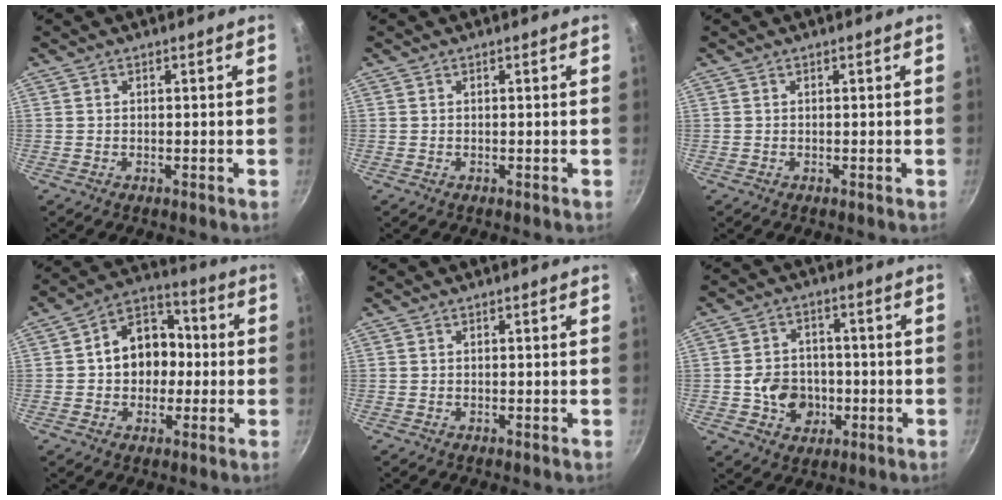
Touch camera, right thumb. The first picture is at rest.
{"total": 0.0}
{"total": 0.0}
{"total": 12.1, "force": [-0.2, 9.8, 7.2], "torque": [-0.060, 0.032, -0.017]}
{"total": 0.0}
{"total": 9.4, "force": [-1.9, 8.0, 4.6], "torque": [-0.047, 0.022, -0.027]}